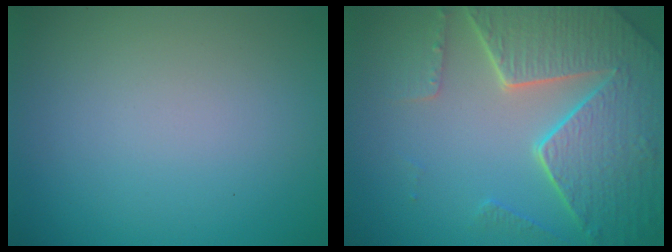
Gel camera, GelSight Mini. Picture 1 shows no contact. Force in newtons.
{"total": 8.2, "press": 5.9, "slide": 5.7}